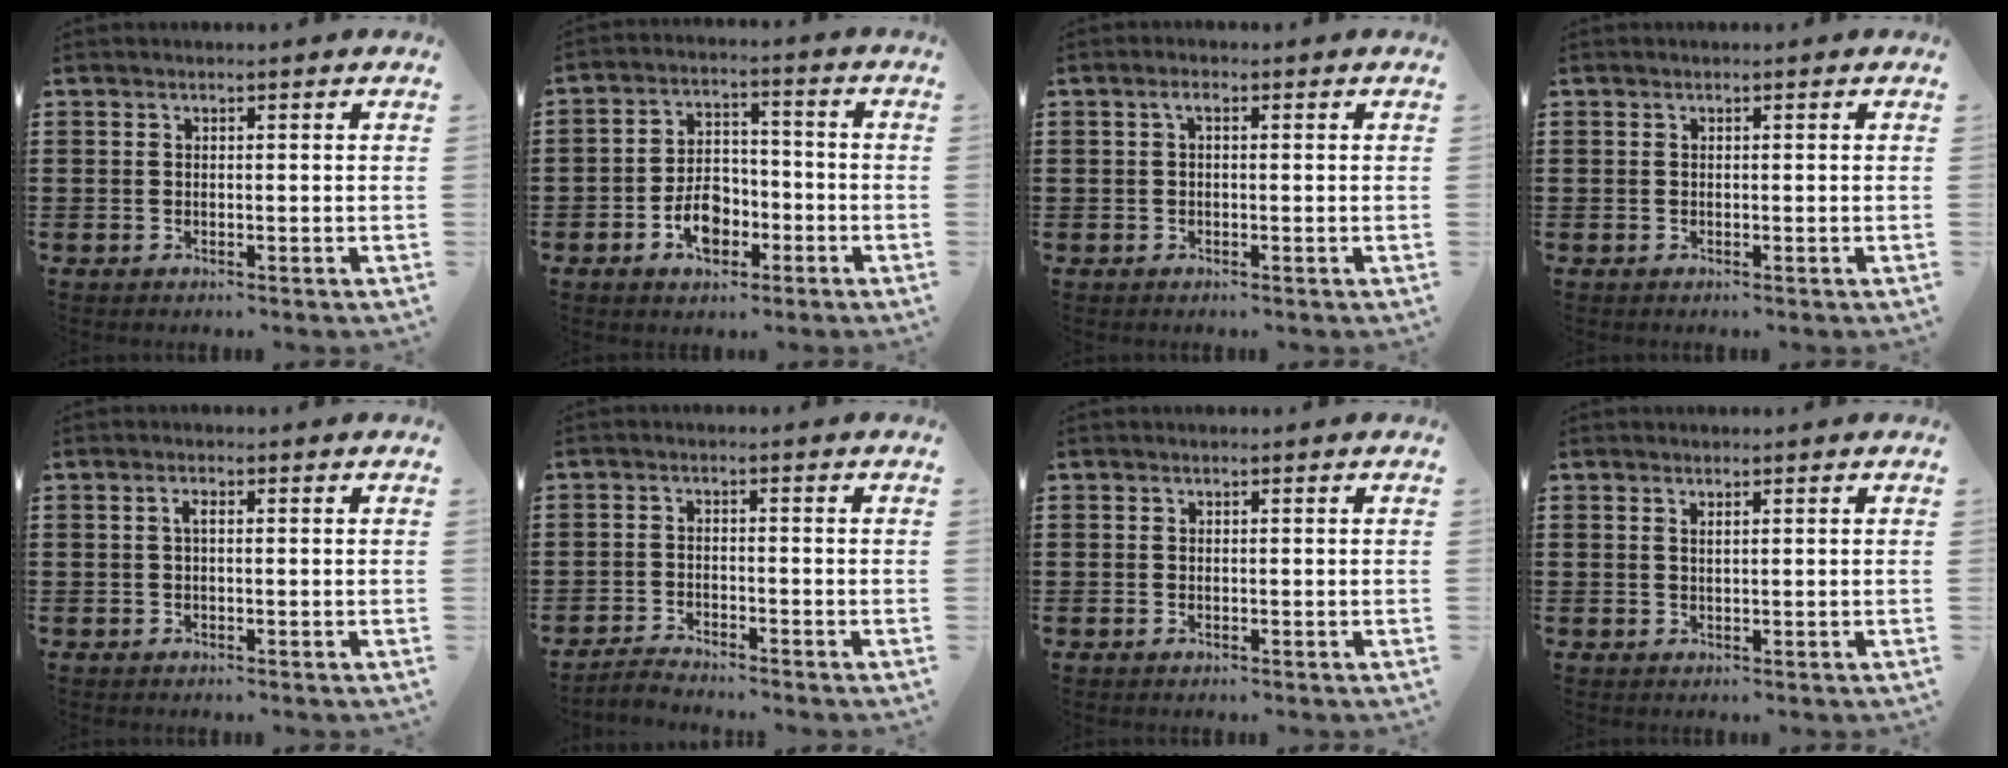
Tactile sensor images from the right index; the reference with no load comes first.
{"total": 6.4, "force": [-2.7, 4.2, 3.9], "torque": [-0.064, 0.001, -0.053]}
{"total": 1.4, "force": [0.0, 0.5, 1.3], "torque": [-0.027, 0.003, -0.001]}
{"total": 0.0}
{"total": 1.4, "force": [0.0, 0.4, 1.3], "torque": [-0.026, 0.002, -0.001]}
{"total": 2.2, "force": [-2.2, 0.0, 0.0], "torque": [-0.007, 0.002, -0.046]}
{"total": 0.0}
{"total": 0.7, "force": [0.4, 0.1, 0.6], "torque": [-0.012, 0.001, 0.007]}